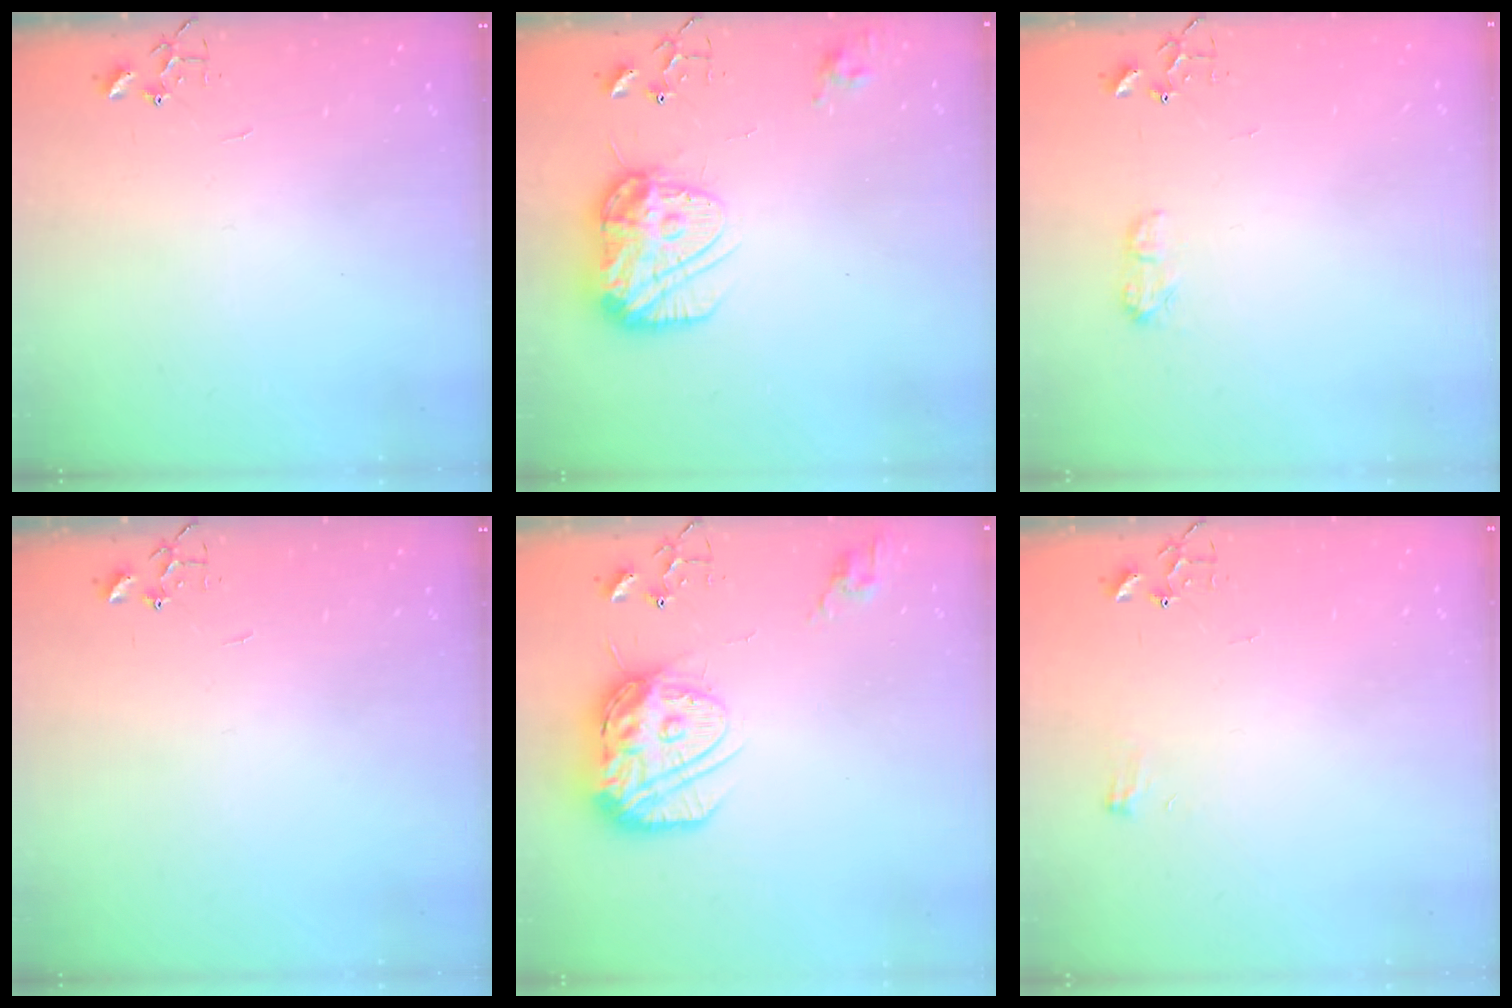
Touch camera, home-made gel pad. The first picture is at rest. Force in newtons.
{"total": 15.6, "press": 15.6, "slide": 1.5}
{"total": 7.0, "press": 7.0, "slide": 0.8}
{"total": 0.0}
{"total": 19.4, "press": 19.4, "slide": 1.7}
{"total": 5.3, "press": 5.3, "slide": 0.8}